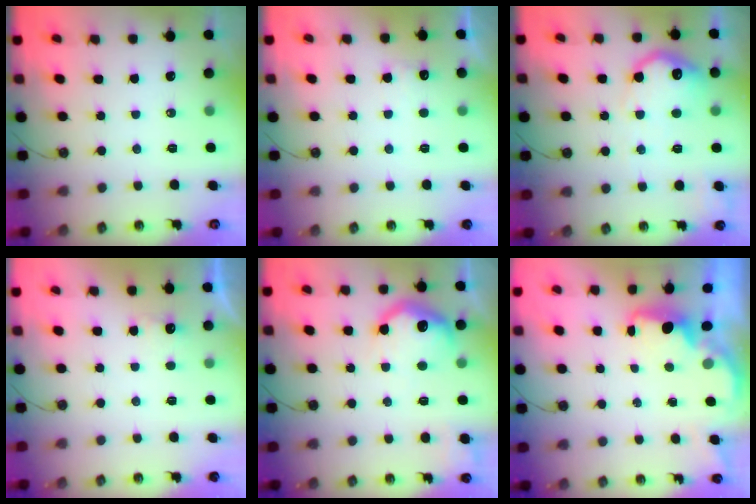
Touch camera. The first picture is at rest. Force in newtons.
{"total": 6.5, "press": 6.3, "slide": 1.2}
{"total": 15.9, "press": 15.9, "slide": 1.1}
{"total": 1.6, "press": 1.5, "slide": 0.7}
{"total": 14.2, "press": 14.2, "slide": 0.9}
{"total": 2.1, "press": 2.0, "slide": 0.7}